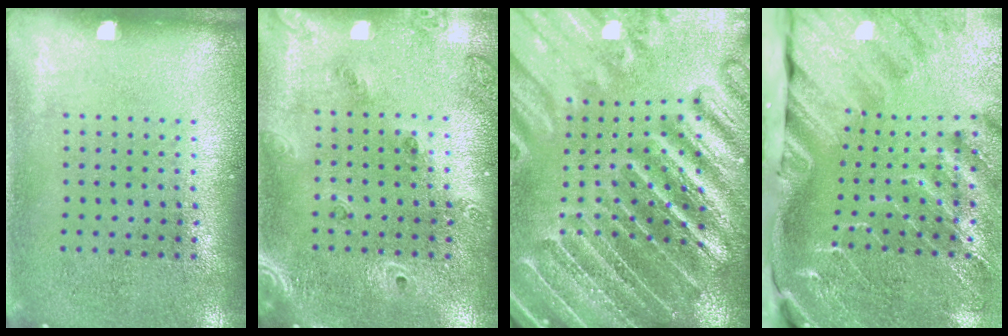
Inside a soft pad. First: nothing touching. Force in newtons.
{"total": 1.7, "press": 1.5, "slide": 0.7}
{"total": 4.3, "press": 4.0, "slide": 1.3}
{"total": 4.3, "press": 3.3, "slide": 2.8}